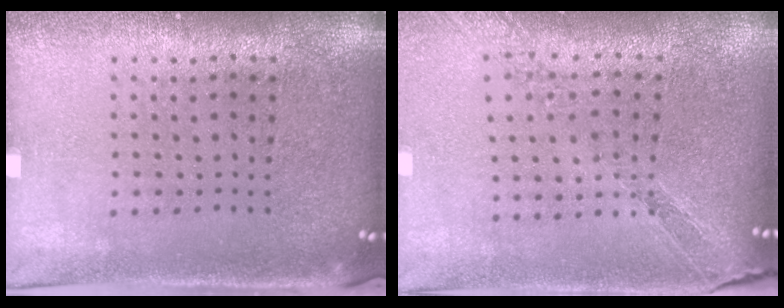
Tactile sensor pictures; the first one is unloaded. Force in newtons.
{"total": 1.0, "press": 1.0, "slide": 0.0}